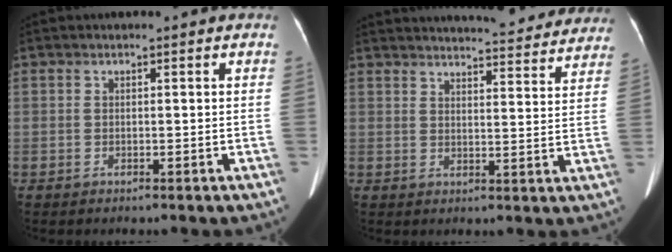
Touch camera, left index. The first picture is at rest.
{"total": 21.7, "force": [20.5, 3.3, 6.3], "torque": [-0.081, -0.031, 0.238]}